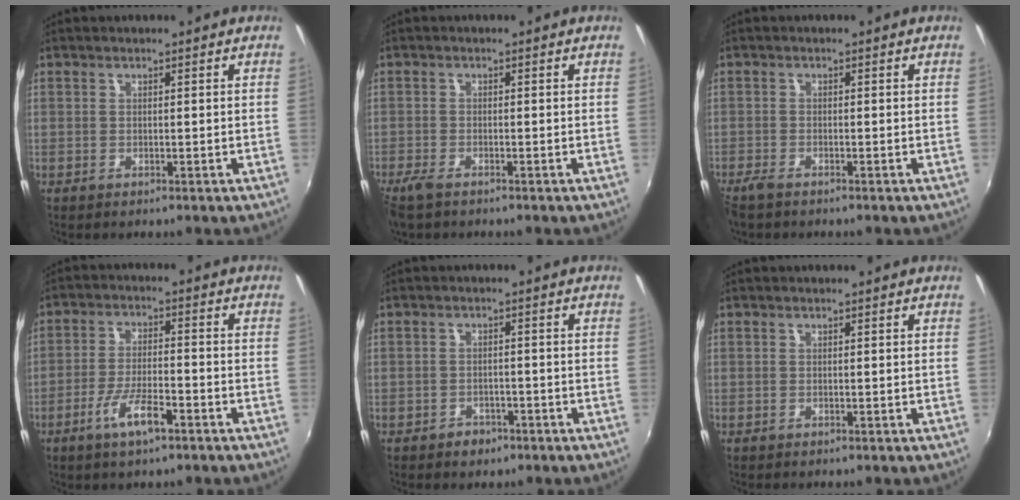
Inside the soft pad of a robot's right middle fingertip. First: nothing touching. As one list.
[{"total": 3.0, "force": [-2.3, 0.9, 1.7], "torque": [-0.044, -0.010, -0.046]}, {"total": 2.4, "force": [-2.0, 0.6, 1.2], "torque": [-0.032, -0.007, -0.041]}, {"total": 7.5, "force": [-4.4, 1.7, 5.9], "torque": [-0.119, -0.006, -0.077]}, {"total": 3.2, "force": [-2.1, 2.3, 0.7], "torque": [-0.023, 0.005, -0.027]}, {"total": 0.0}]